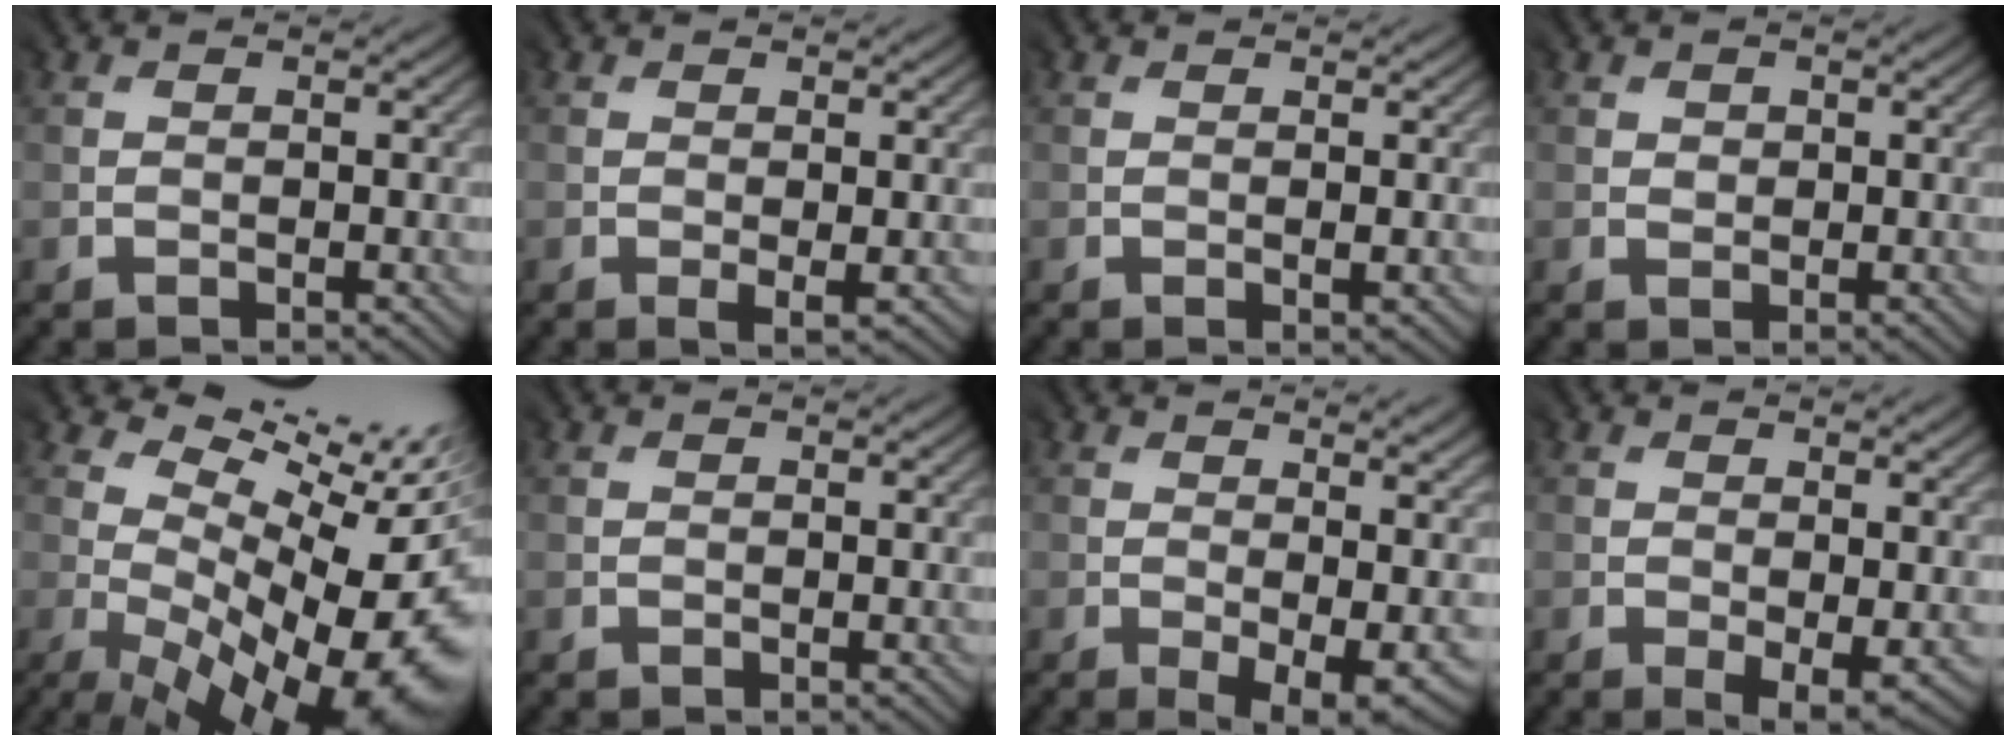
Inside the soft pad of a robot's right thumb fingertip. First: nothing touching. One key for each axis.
{"total": 2.0, "fx": -0.1, "fy": 0.8, "fz": 1.8, "tx": -0.038, "ty": -0.005, "tz": 0.002}
{"total": 0.9, "fx": 0.1, "fy": 0.1, "fz": 0.9, "tx": -0.022, "ty": -0.001, "tz": 0.003}
{"total": 1.3, "fx": 0.7, "fy": 1.0, "fz": -0.2, "tx": 0.005, "ty": -0.002, "tz": 0.015}
{"total": 15.1, "fx": 0.9, "fy": 6.8, "fz": 13.4, "tx": -0.149, "ty": -0.009, "tz": 0.069}
{"total": 0.0}
{"total": 10.0, "fx": -0.3, "fy": 4.1, "fz": 9.1, "tx": -0.104, "ty": -0.006, "tz": 0.010}
{"total": 5.2, "fx": -0.7, "fy": 2.1, "fz": 4.7, "tx": -0.076, "ty": -0.012, "tz": 0.000}